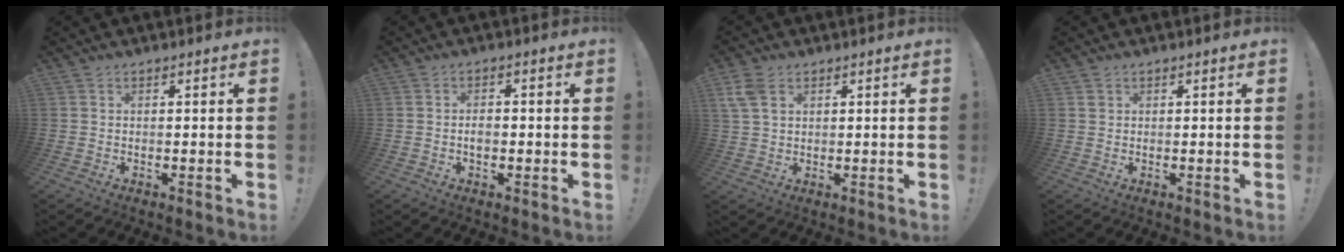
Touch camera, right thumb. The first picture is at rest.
{"total": 2.6, "force": [-1.0, 1.6, 1.8], "torque": [-0.028, 0.006, -0.018]}
{"total": 6.5, "force": [2.7, 4.4, 4.0], "torque": [-0.069, -0.005, 0.055]}
{"total": 1.0, "force": [0.6, 0.8, 0.2], "torque": [0.004, 0.000, 0.009]}